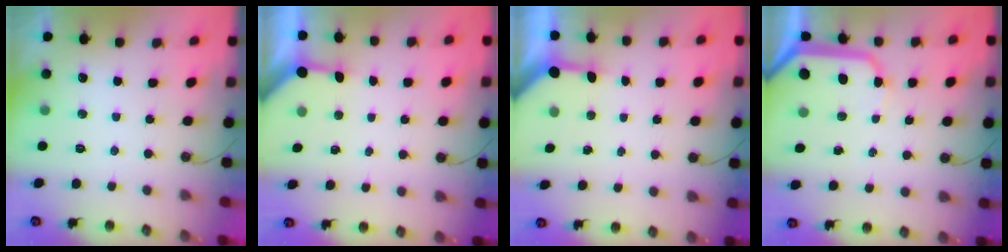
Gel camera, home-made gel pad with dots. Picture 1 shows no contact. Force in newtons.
{"total": 3.3, "press": 3.3, "slide": 0.3}
{"total": 3.3, "press": 3.3, "slide": 0.3}
{"total": 10.0, "press": 9.9, "slide": 1.2}